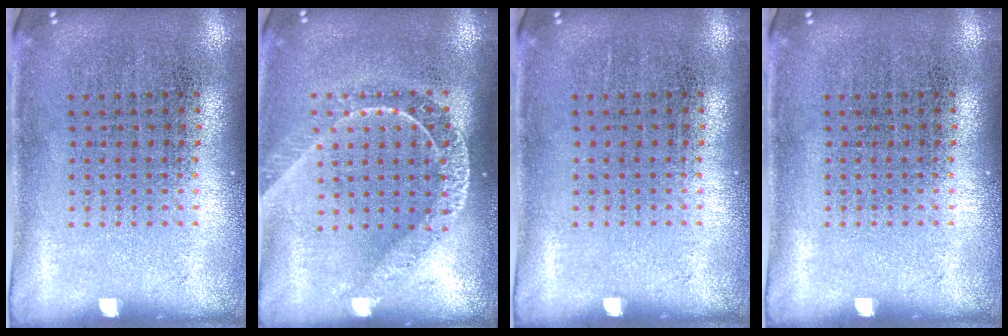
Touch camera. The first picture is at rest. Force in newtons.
{"total": 1.6, "press": 1.4, "slide": 0.8}
{"total": 0.0}
{"total": 0.0}